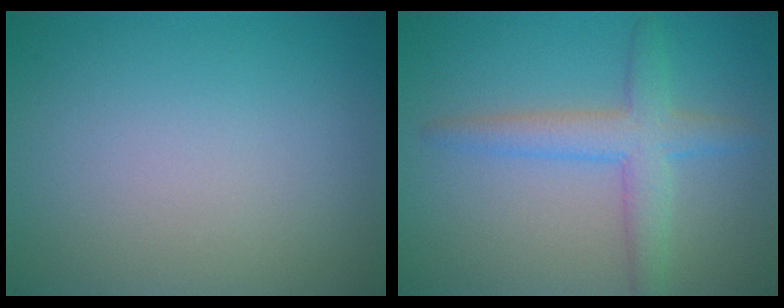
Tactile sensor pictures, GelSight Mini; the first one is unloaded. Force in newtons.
{"total": 3.8, "press": 3.8, "slide": 0.2}